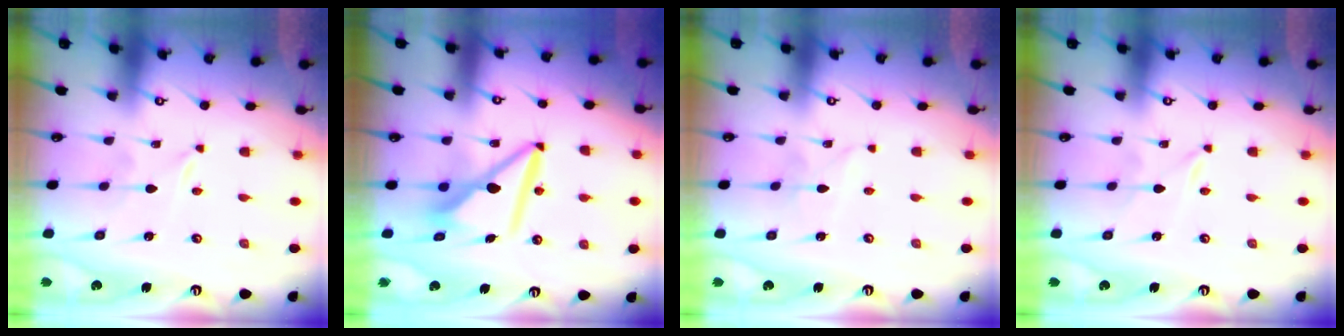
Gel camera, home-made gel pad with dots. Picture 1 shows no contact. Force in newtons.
{"total": 9.7, "press": 9.7, "slide": 1.1}
{"total": 1.9, "press": 1.9, "slide": 0.1}
{"total": 0.0}